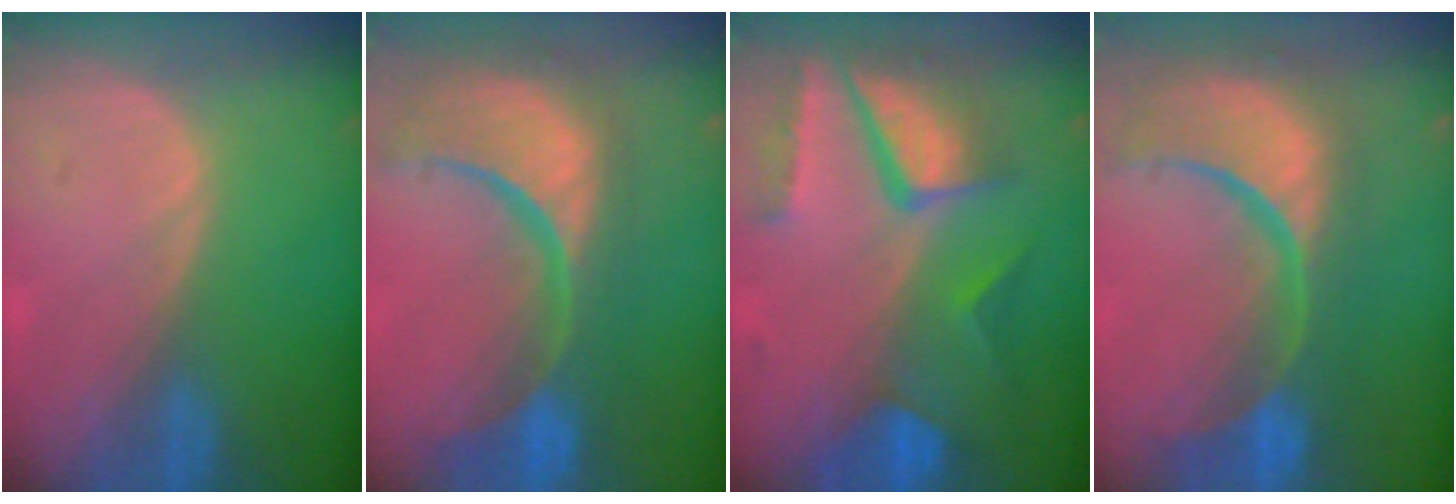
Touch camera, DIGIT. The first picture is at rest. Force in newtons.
{"total": 15.5, "press": 12.2, "slide": 9.6}
{"total": 10.4, "press": 8.8, "slide": 5.5}
{"total": 15.2, "press": 12.1, "slide": 9.2}